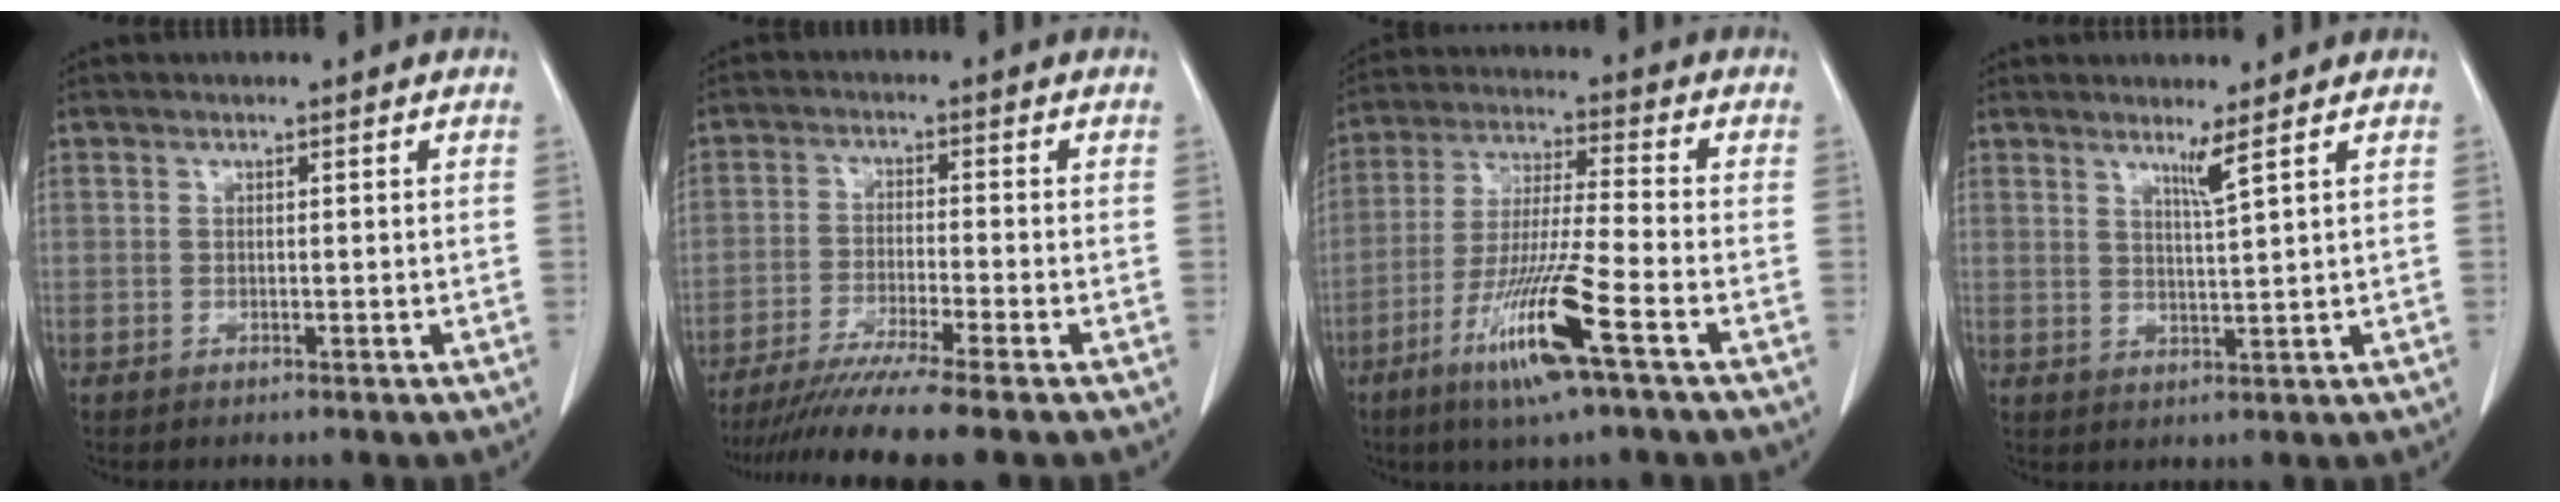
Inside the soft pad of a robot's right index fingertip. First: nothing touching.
{"total": 10.3, "force": [-8.5, -1.7, 5.5], "torque": [-0.076, -0.034, -0.138]}
{"total": 13.2, "force": [-6.5, -0.3, 11.5], "torque": [-0.231, -0.026, -0.122]}
{"total": 2.6, "force": [1.8, -1.0, 1.6], "torque": [-0.030, -0.018, 0.036]}